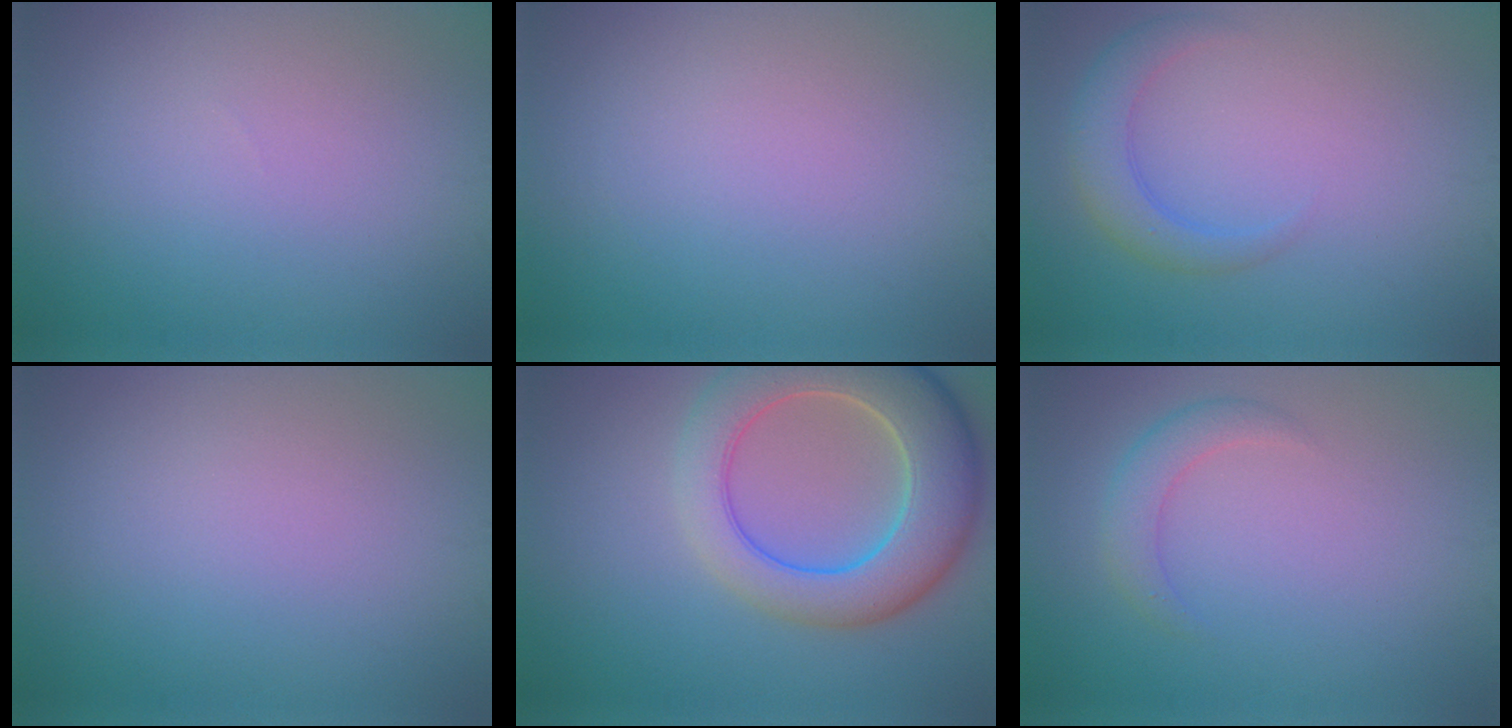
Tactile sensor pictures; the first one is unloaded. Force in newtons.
{"total": 0.0}
{"total": 3.0, "press": 3.0, "slide": 0.1}
{"total": 0.0}
{"total": 9.1, "press": 9.1, "slide": 0.8}
{"total": 2.3, "press": 2.3, "slide": 0.1}